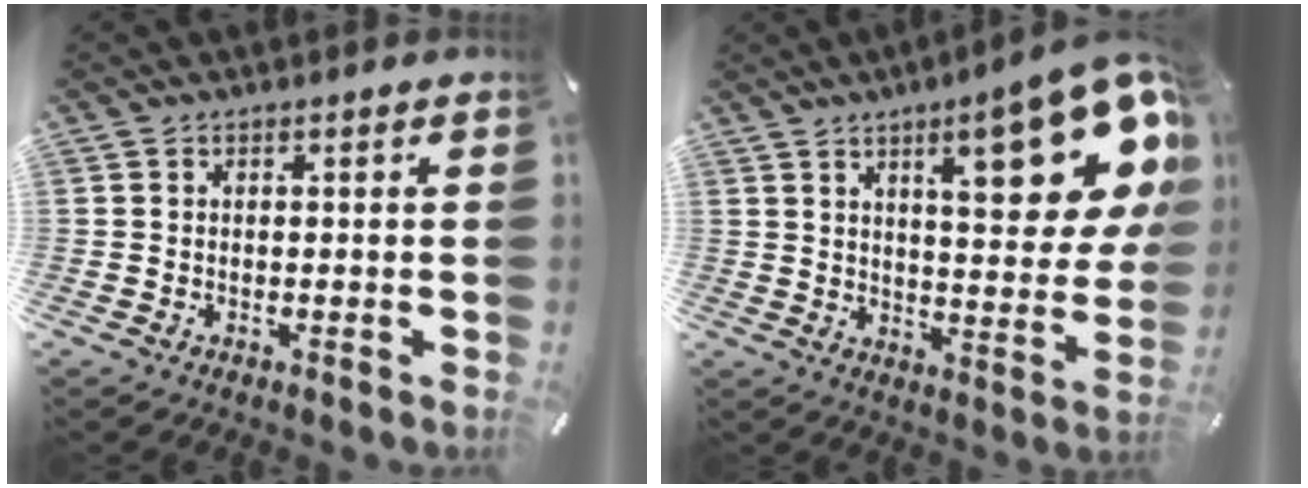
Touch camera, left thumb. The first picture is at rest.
{"total": 22.4, "force": [11.0, 6.9, 18.3], "torque": [-0.245, -0.067, 0.162]}